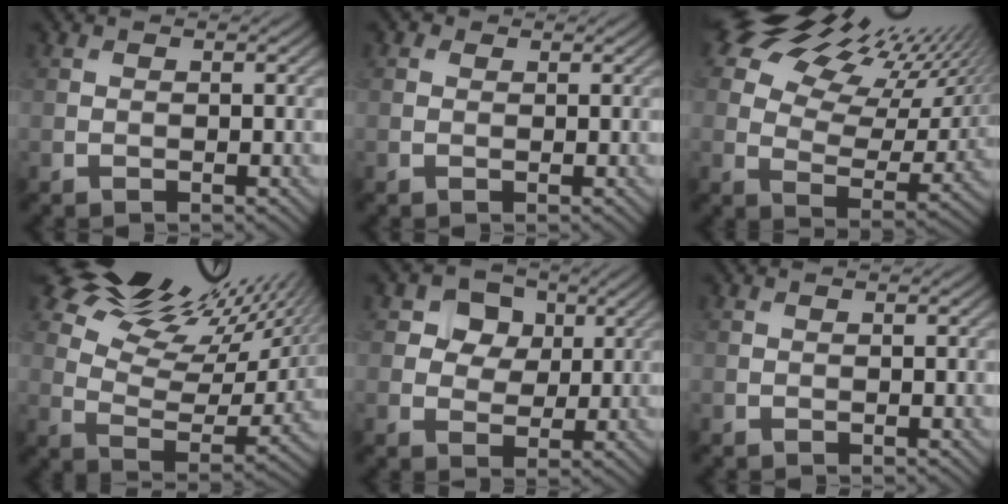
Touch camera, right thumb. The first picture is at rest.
{"total": 0.5, "force": [0.2, 0.5, 0.1], "torque": [-0.002, 0.002, 0.001]}
{"total": 18.7, "force": [13.0, 7.0, 11.6], "torque": [-0.221, 0.049, 0.180]}
{"total": 18.4, "force": [13.3, 6.8, 10.8], "torque": [-0.212, 0.041, 0.197]}
{"total": 6.0, "force": [2.4, 4.8, 2.6], "torque": [-0.075, 0.002, 0.041]}
{"total": 0.0}